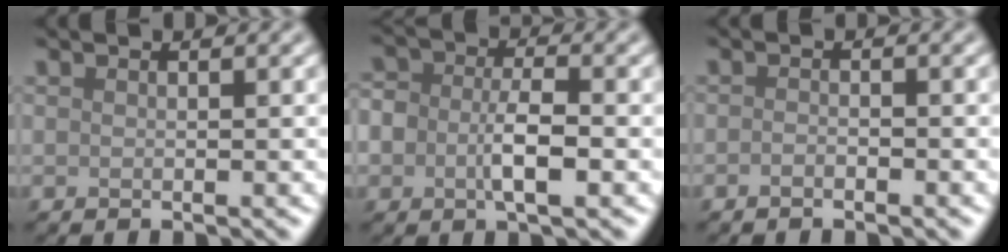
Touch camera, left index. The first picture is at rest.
{"total": 4.3, "force": [-1.1, 2.5, 3.3], "torque": [-0.059, -0.001, -0.025]}
{"total": 0.8, "force": [-0.6, 0.2, 0.5], "torque": [-0.010, 0.000, -0.011]}